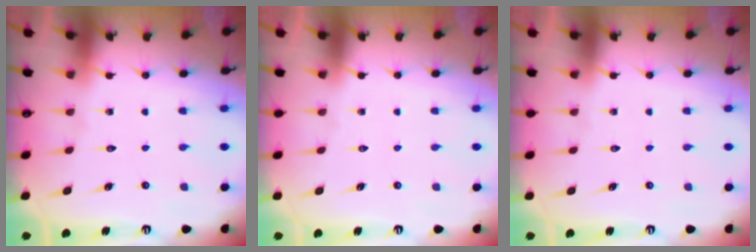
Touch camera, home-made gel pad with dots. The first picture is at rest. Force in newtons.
{"total": 0.0}
{"total": 0.0}